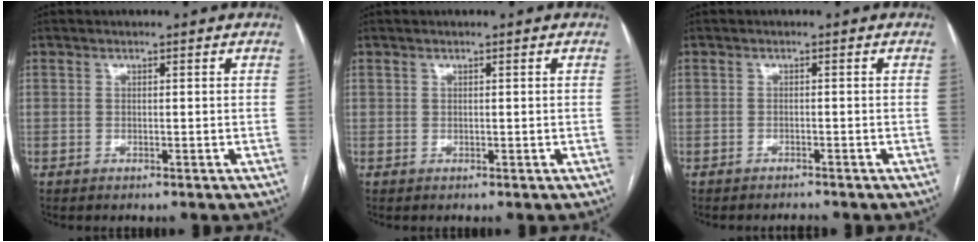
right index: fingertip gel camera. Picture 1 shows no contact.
{"total": 0.0}
{"total": 1.2, "force": [-1.2, 0.2, 0.1], "torque": [-0.003, -0.005, -0.015]}